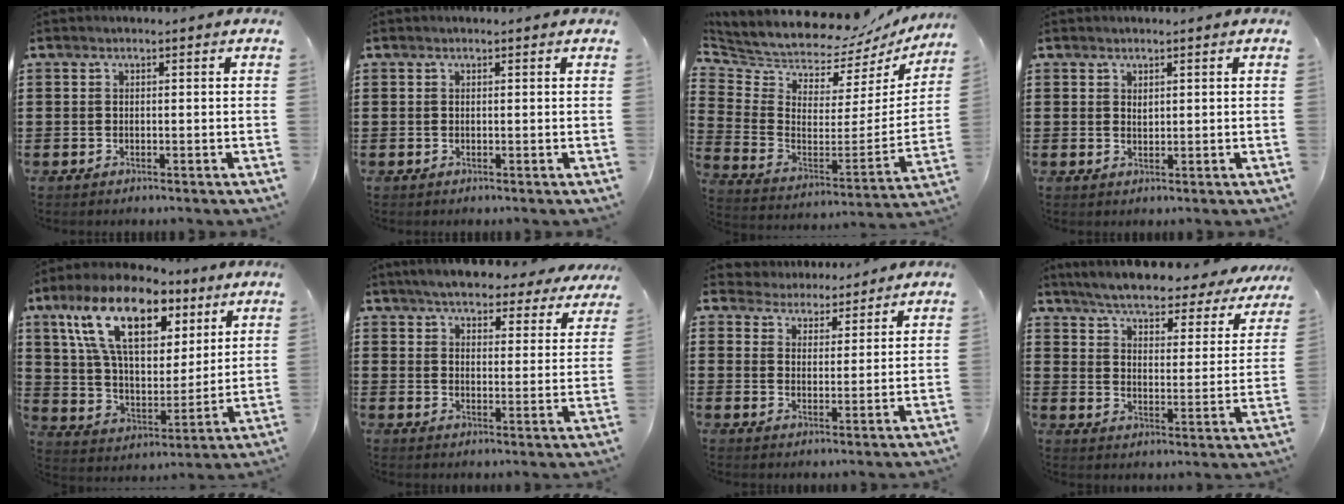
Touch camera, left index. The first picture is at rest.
{"total": 0.0}
{"total": 5.8, "force": [5.8, 0.6, -0.5], "torque": [-0.037, -0.073, 0.094]}
{"total": 1.0, "force": [0.9, 0.4, 0.4], "torque": [-0.009, 0.002, 0.017]}
{"total": 16.8, "force": [9.6, 8.0, 11.2], "torque": [-0.226, -0.016, 0.166]}
{"total": 5.5, "force": [5.2, 0.4, 1.5], "torque": [-0.052, -0.024, 0.092]}
{"total": 4.0, "force": [3.8, 1.2, -0.6], "torque": [-0.010, -0.015, 0.067]}
{"total": 5.3, "force": [5.0, 0.3, 1.8], "torque": [-0.061, -0.036, 0.081]}